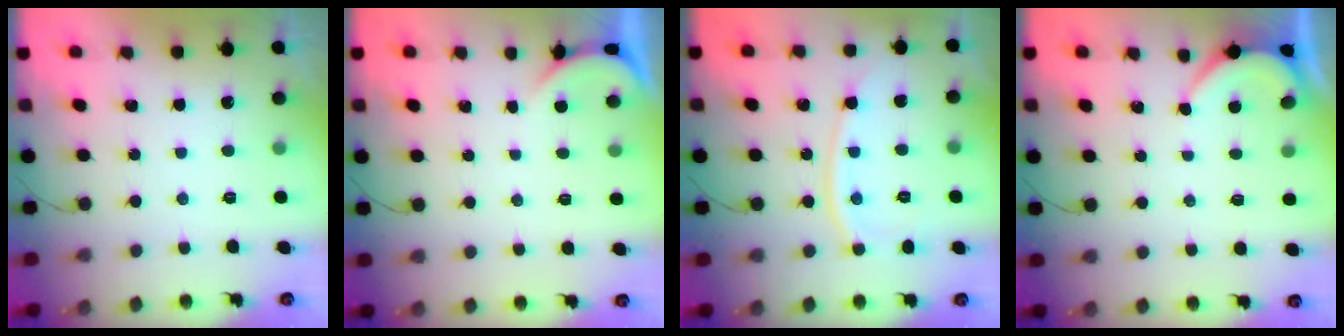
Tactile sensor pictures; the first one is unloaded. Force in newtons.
{"total": 0.8, "press": 0.7, "slide": 0.2}
{"total": 8.9, "press": 8.9, "slide": 0.1}
{"total": 1.7, "press": 1.6, "slide": 0.4}